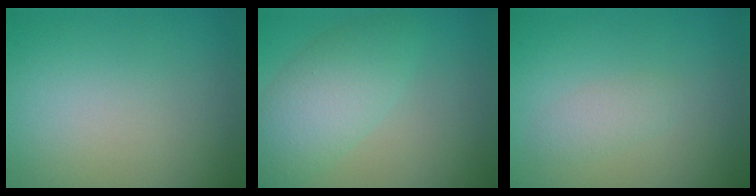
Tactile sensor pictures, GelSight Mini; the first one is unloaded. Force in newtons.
{"total": 4.5, "press": 4.5, "slide": 0.1}
{"total": 1.2, "press": 1.2, "slide": 0.0}